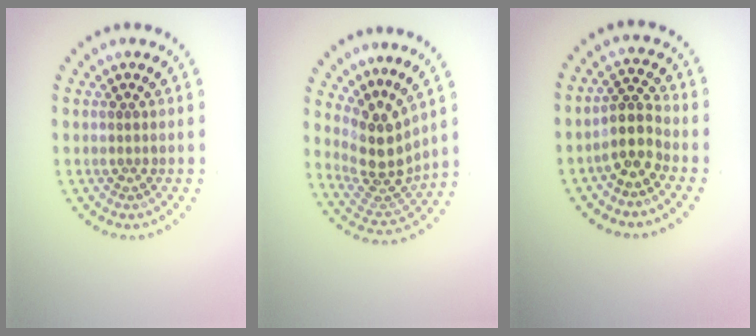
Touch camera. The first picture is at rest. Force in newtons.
{"total": 4.2, "press": 3.1, "slide": 2.7}
{"total": 2.9, "press": 2.3, "slide": 1.7}